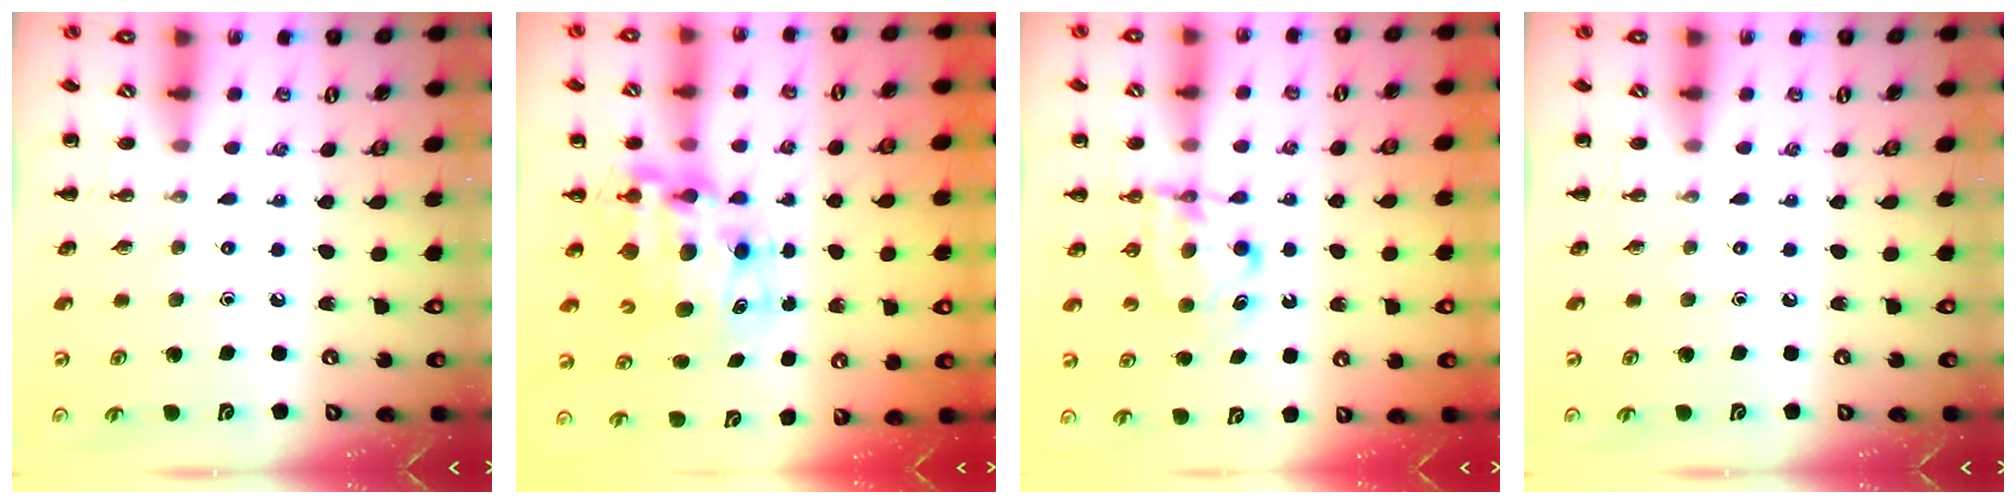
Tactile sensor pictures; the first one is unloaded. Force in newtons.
{"total": 10.0, "press": 9.7, "slide": 2.3}
{"total": 6.4, "press": 6.4, "slide": 0.5}
{"total": 0.0}